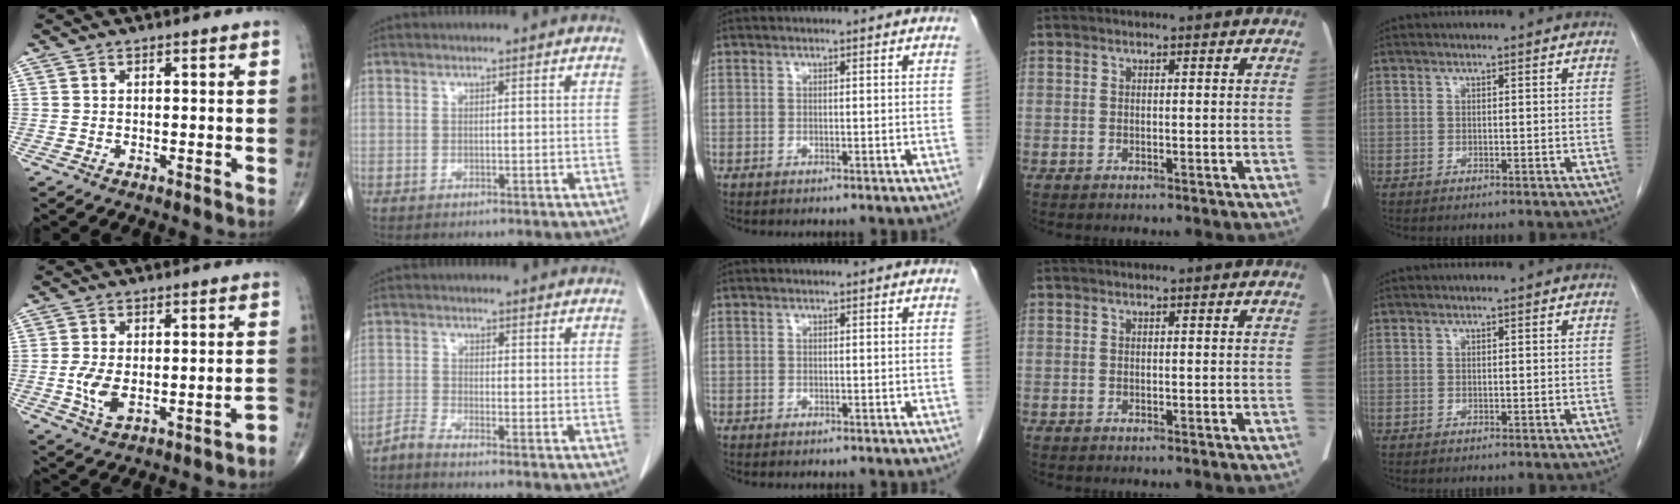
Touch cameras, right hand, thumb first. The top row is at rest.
{"thumb": {"total": 7.6, "force": [-3.1, 3.9, 5.8], "torque": [-0.089, 0.035, -0.042]}, "index": {"total": 2.4, "force": [-2.1, 0.1, 1.1], "torque": [-0.029, 0.004, -0.045]}}